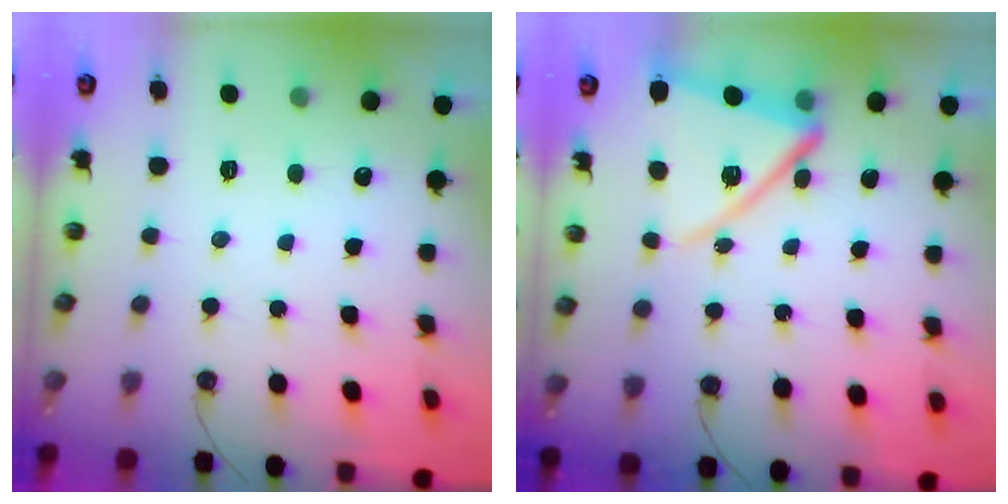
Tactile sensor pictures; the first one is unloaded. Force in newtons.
{"total": 14.2, "press": 14.1, "slide": 1.4}